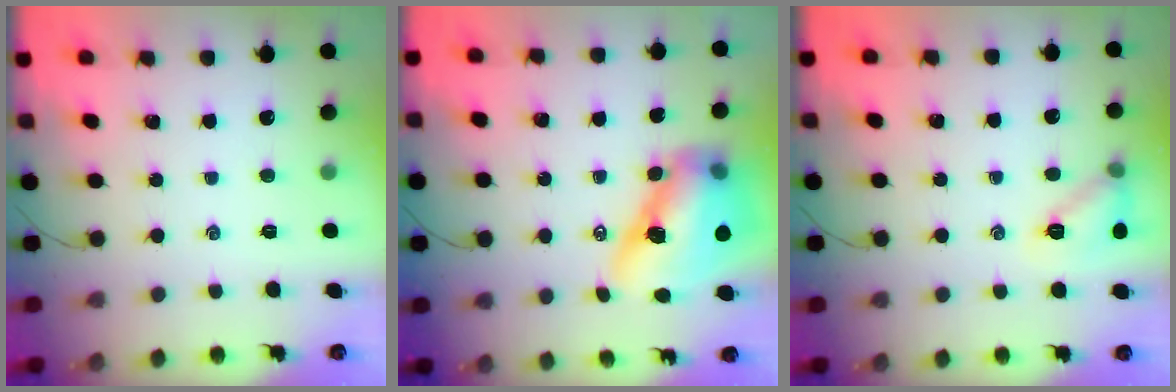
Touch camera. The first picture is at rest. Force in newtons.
{"total": 15.0, "press": 14.3, "slide": 4.4}
{"total": 9.7, "press": 9.7, "slide": 0.7}